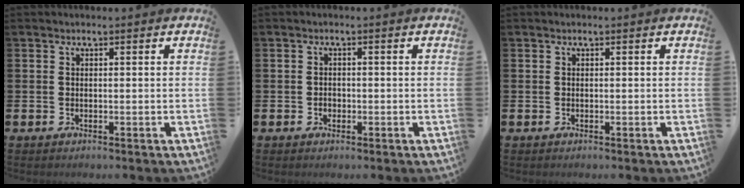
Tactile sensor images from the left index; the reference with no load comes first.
{"total": 1.2, "force": [-0.3, 1.0, 0.5], "torque": [-0.008, 0.004, -0.009]}
{"total": 0.0}